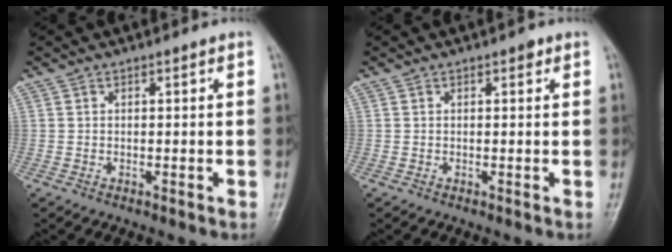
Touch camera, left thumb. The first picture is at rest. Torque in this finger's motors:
{"motor_torque": [0.80, -0.06, 0.41, 0.13, 0.02]}